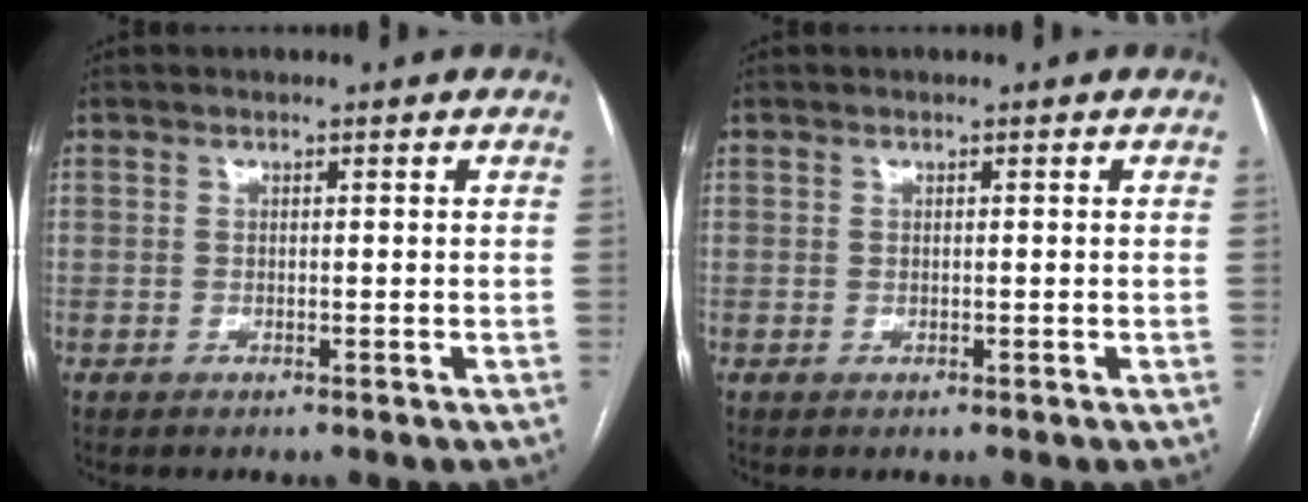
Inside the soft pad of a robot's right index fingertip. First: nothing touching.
{"total": 0.0}